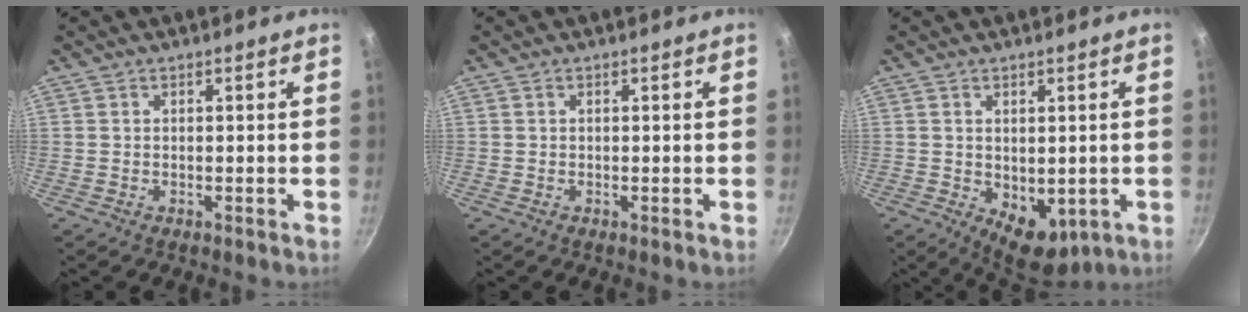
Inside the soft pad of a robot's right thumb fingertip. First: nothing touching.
{"total": 0.0}
{"total": 8.7, "force": [-2.3, 5.1, 6.7], "torque": [-0.074, -0.008, -0.014]}